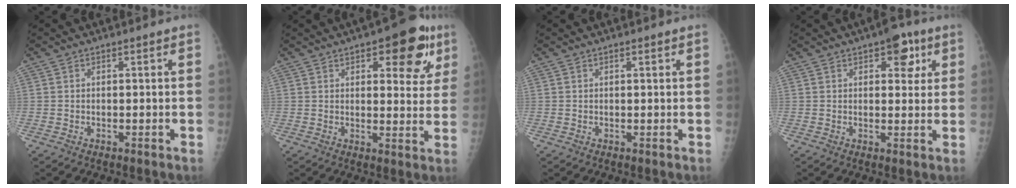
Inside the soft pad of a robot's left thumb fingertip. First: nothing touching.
{"total": 12.5, "force": [6.2, 5.4, 9.4], "torque": [-0.071, -0.018, 0.071]}
{"total": 0.6, "force": [0.4, 0.1, 0.5], "torque": [-0.009, 0.000, 0.005]}
{"total": 6.4, "force": [3.1, 3.3, 4.5], "torque": [-0.027, -0.008, 0.033]}